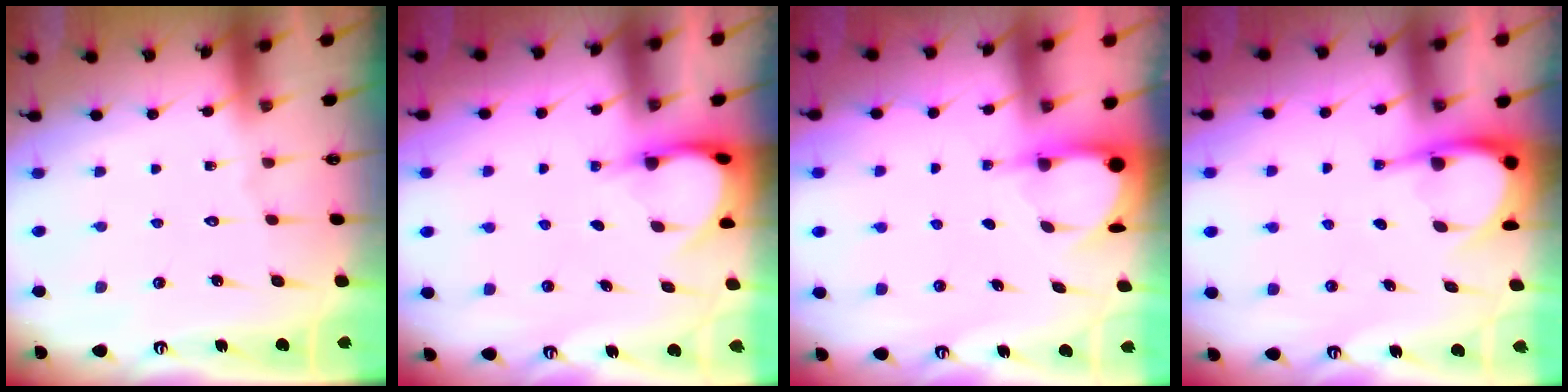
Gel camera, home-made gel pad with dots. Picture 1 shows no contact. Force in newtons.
{"total": 3.7, "press": 3.7, "slide": 0.3}
{"total": 3.9, "press": 3.8, "slide": 0.3}
{"total": 5.8, "press": 5.8, "slide": 0.3}